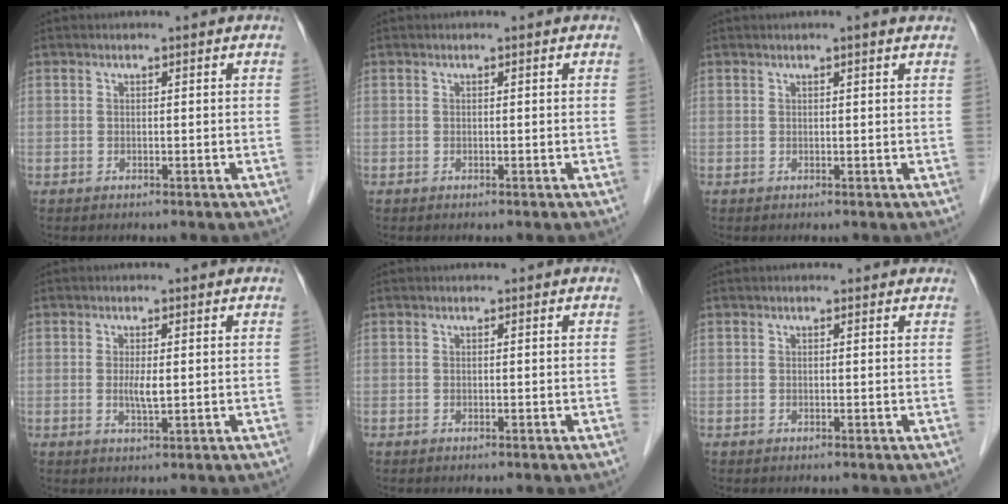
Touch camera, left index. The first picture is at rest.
{"total": 0.0}
{"total": 1.9, "force": [1.4, 0.0, 1.2], "torque": [-0.015, 0.014, 0.020]}
{"total": 2.5, "force": [0.0, 0.4, 2.5], "torque": [-0.052, -0.005, 0.004]}
{"total": 0.0}
{"total": 1.3, "force": [1.1, 0.5, 0.4], "torque": [-0.011, 0.005, 0.007]}